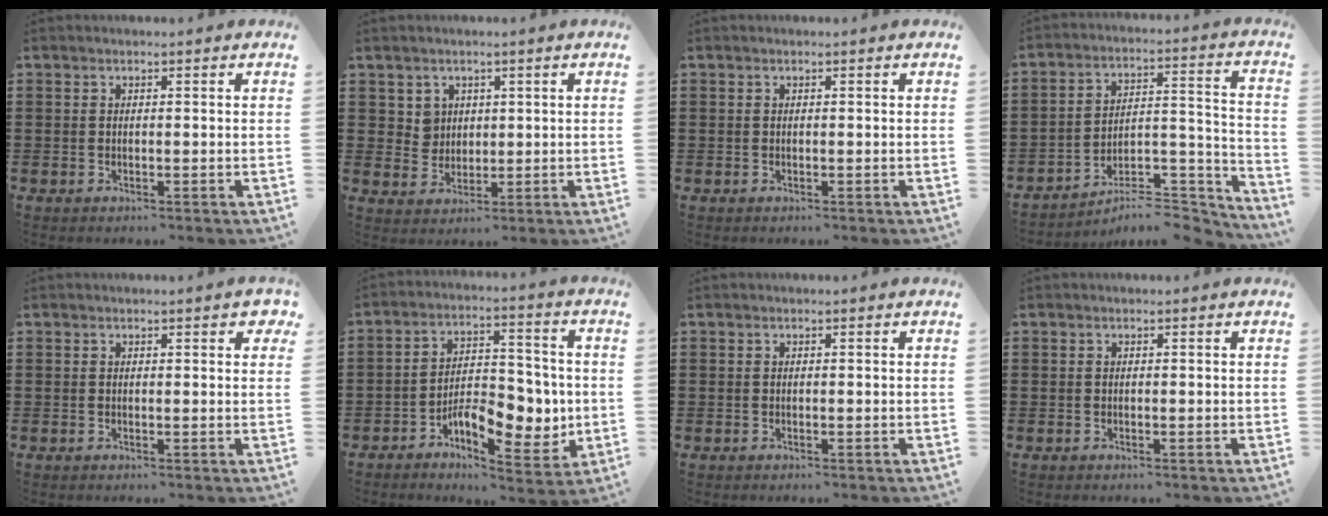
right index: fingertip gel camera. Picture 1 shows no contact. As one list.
[{"total": 3.4, "force": [1.5, 2.9, 0.7], "torque": [-0.029, 0.010, 0.029]}, {"total": 0.0}, {"total": 7.0, "force": [-6.1, 1.6, 2.9], "torque": [-0.038, 0.002, -0.118]}, {"total": 0.7, "force": [0.4, 0.4, 0.5], "torque": [-0.002, 0.001, 0.004]}, {"total": 9.8, "force": [-3.2, 5.2, 7.7], "torque": [-0.116, 0.007, -0.052]}, {"total": 0.0}, {"total": 0.0}]